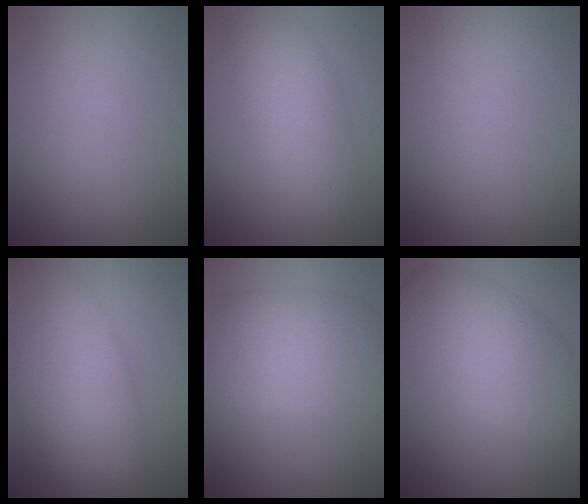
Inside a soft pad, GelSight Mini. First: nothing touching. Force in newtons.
{"total": 5.5, "press": 5.5, "slide": 0.4}
{"total": 0.0}
{"total": 10.3, "press": 10.3, "slide": 0.3}
{"total": 7.5, "press": 7.5, "slide": 0.4}
{"total": 7.7, "press": 7.7, "slide": 0.3}